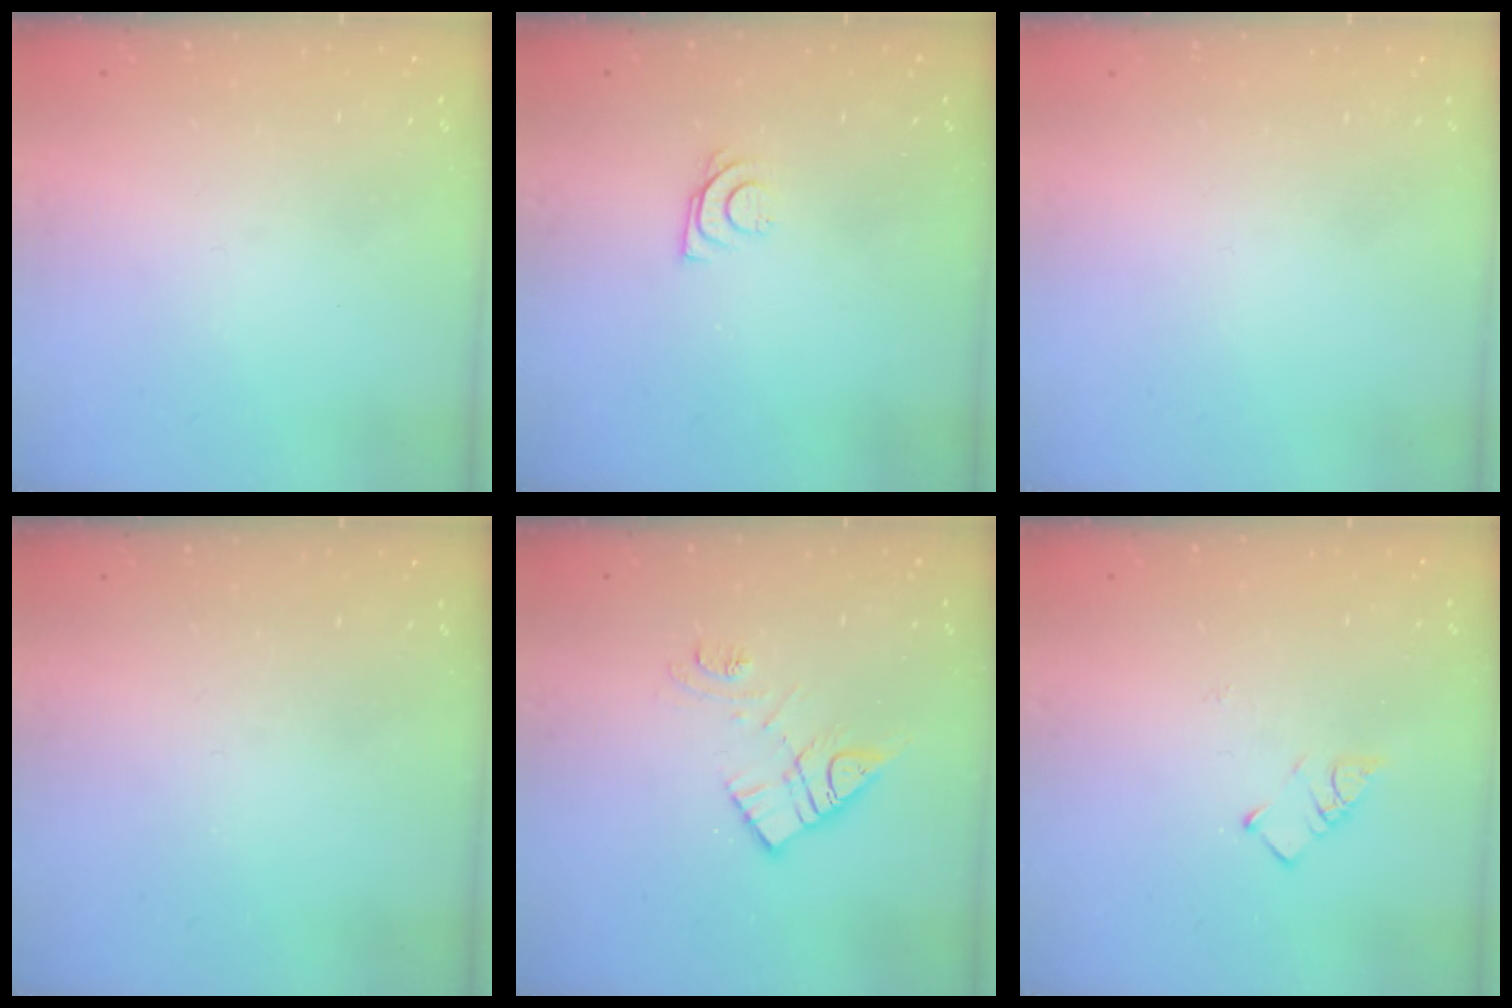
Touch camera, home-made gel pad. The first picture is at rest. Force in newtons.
{"total": 5.7, "press": 5.7, "slide": 0.5}
{"total": 1.5, "press": 1.5, "slide": 0.1}
{"total": 0.0}
{"total": 11.6, "press": 11.6, "slide": 0.9}
{"total": 3.4, "press": 3.3, "slide": 0.5}